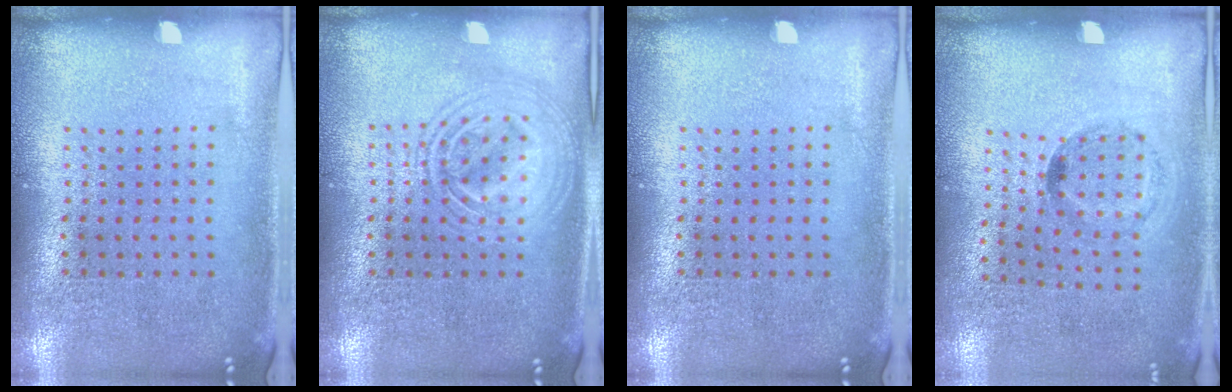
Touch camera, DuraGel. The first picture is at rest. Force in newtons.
{"total": 3.0, "press": 3.0, "slide": 0.4}
{"total": 0.0}
{"total": 1.3, "press": 0.7, "slide": 1.1}